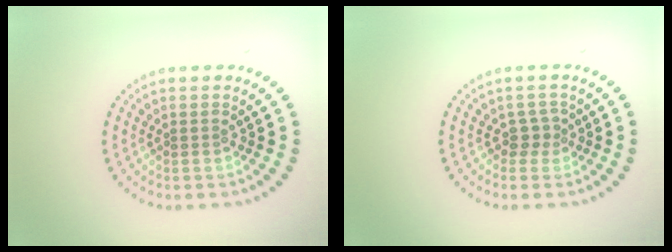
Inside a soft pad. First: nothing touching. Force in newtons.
{"total": 1.4, "press": 0.9, "slide": 1.1}